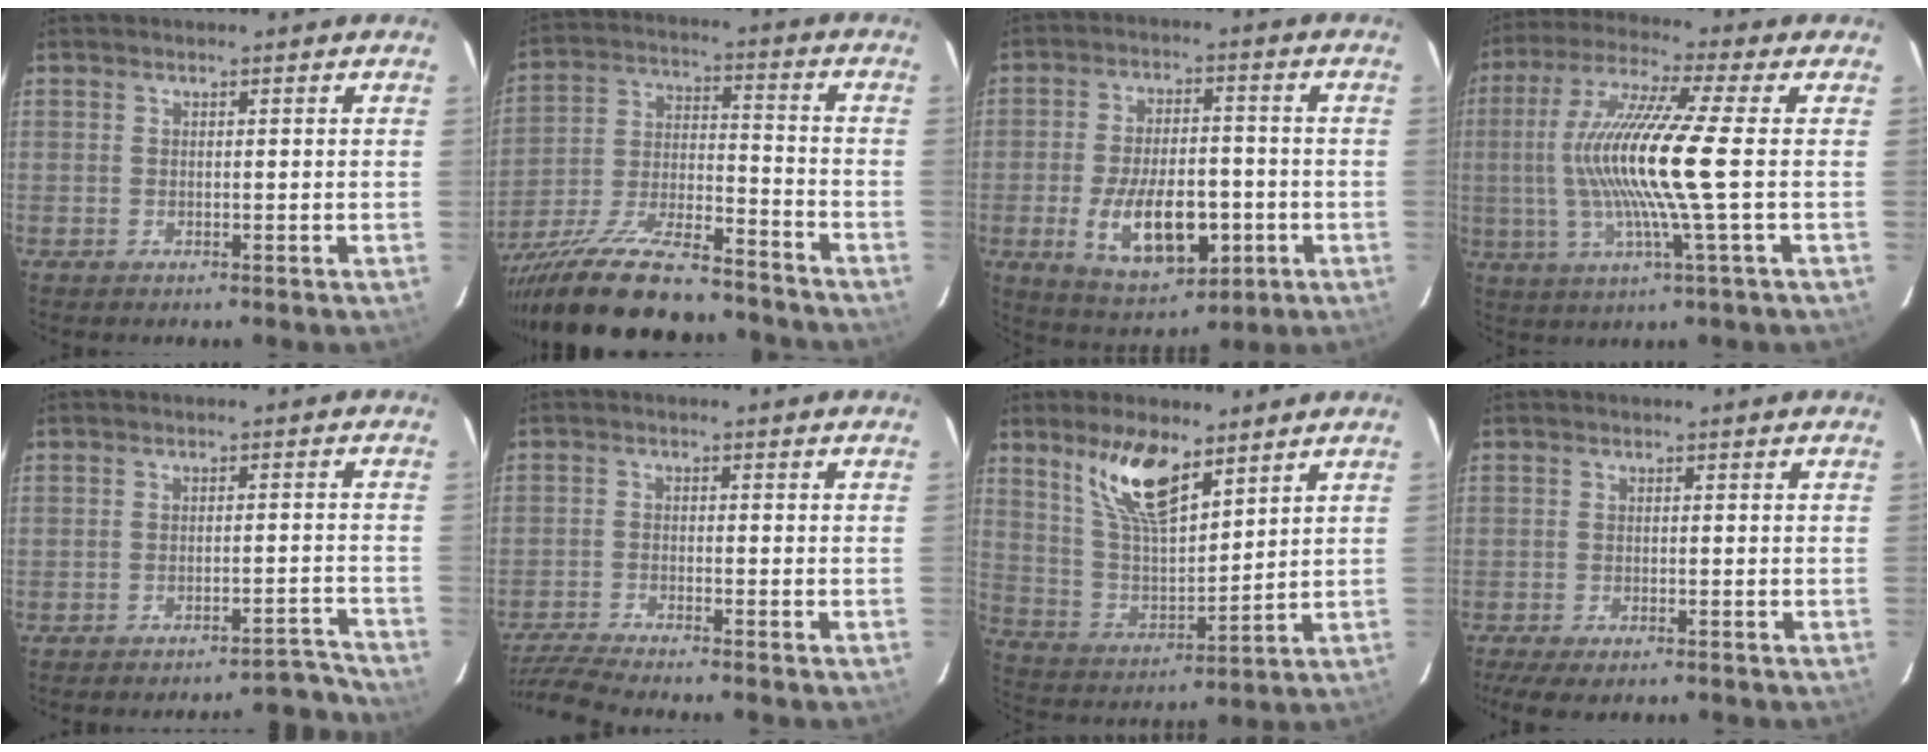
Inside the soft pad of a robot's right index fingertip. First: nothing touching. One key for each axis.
{"total": 22.5, "fx": -18.2, "fy": 5.9, "fz": 11.8, "tx": -0.228, "ty": -0.031, "tz": -0.285}
{"total": 14.6, "fx": -4.1, "fy": 7.1, "fz": 12.0, "tx": -0.229, "ty": -0.006, "tz": -0.049}
{"total": 15.0, "fx": -0.6, "fy": -0.8, "fz": 15.0, "tx": -0.290, "ty": -0.003, "tz": -0.013}
{"total": 8.0, "fx": -8.0, "fy": 0.0, "fz": 0.7, "tx": -0.002, "ty": 0.034, "tz": -0.097}
{"total": 8.2, "fx": -7.5, "fy": -0.3, "fz": 3.3, "tx": -0.094, "ty": -0.016, "tz": -0.137}
{"total": 12.7, "fx": 8.2, "fy": 4.4, "fz": 8.7, "tx": -0.162, "ty": 0.005, "tz": 0.166}
{"total": 6.3, "fx": -5.0, "fy": 1.5, "fz": 3.6, "tx": -0.086, "ty": -0.026, "tz": -0.085}